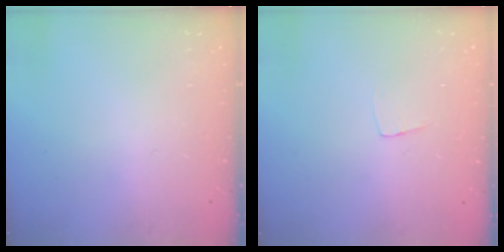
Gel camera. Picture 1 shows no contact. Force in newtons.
{"total": 3.5, "press": 3.5, "slide": 0.2}